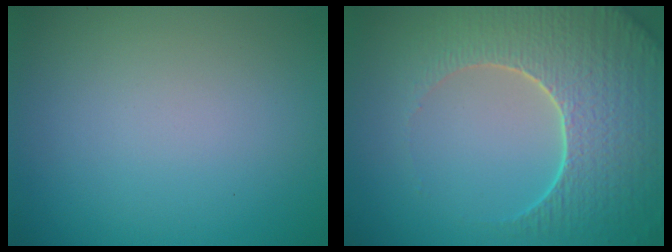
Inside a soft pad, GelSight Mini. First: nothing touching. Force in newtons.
{"total": 7.3, "press": 5.8, "slide": 4.5}